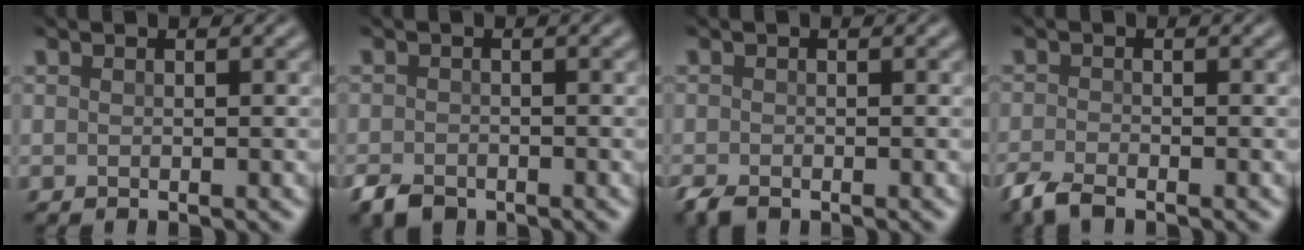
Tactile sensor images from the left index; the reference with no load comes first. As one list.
[{"total": 2.2, "force": [-1.7, 1.2, 0.9], "torque": [-0.018, -0.005, -0.038]}, {"total": 1.7, "force": [-1.3, 0.7, 0.8], "torque": [-0.018, -0.006, -0.029]}, {"total": 2.6, "force": [-2.1, 0.7, 1.4], "torque": [-0.031, -0.007, -0.049]}]